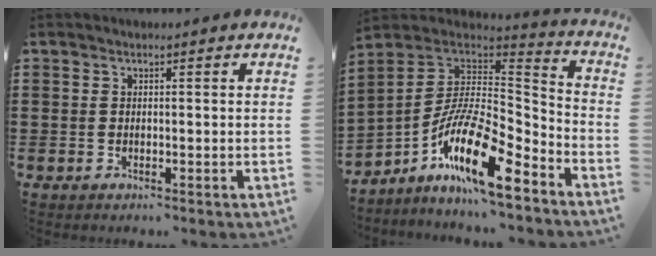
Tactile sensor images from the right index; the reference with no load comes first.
{"total": 16.4, "force": [-9.1, 4.5, 12.9], "torque": [-0.246, 0.001, -0.169]}